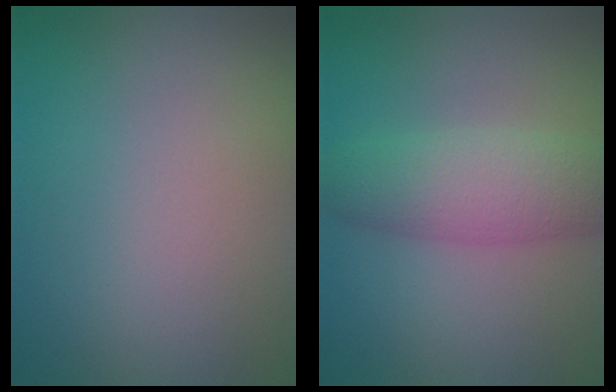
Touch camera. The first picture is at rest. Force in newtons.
{"total": 5.0, "press": 5.0, "slide": 0.1}